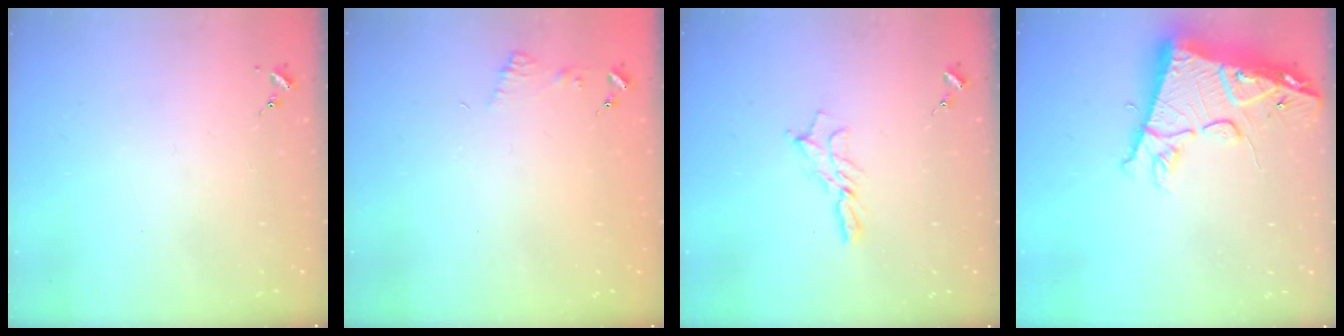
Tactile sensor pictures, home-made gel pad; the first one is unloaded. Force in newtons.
{"total": 6.5, "press": 6.4, "slide": 0.9}
{"total": 8.7, "press": 8.6, "slide": 0.6}
{"total": 17.5, "press": 17.4, "slide": 1.9}